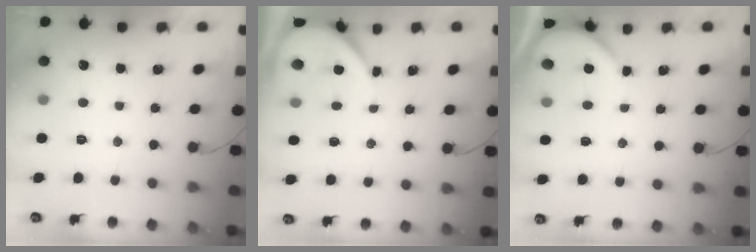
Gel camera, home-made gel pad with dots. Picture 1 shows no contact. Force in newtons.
{"total": 3.5, "press": 3.5, "slide": 0.4}
{"total": 2.2, "press": 2.2, "slide": 0.2}